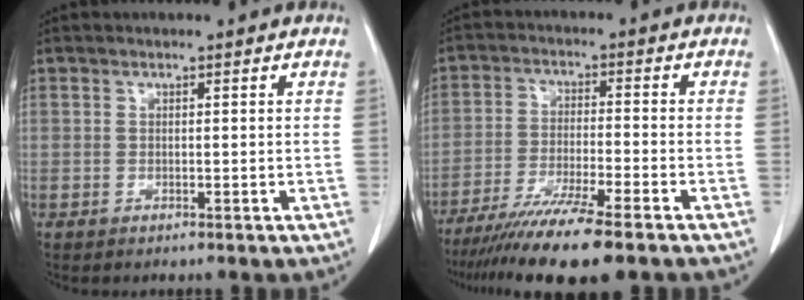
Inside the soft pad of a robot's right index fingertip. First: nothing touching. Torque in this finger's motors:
{"motor_torque": [1.03, -0.95, 0.81, 0.21]}